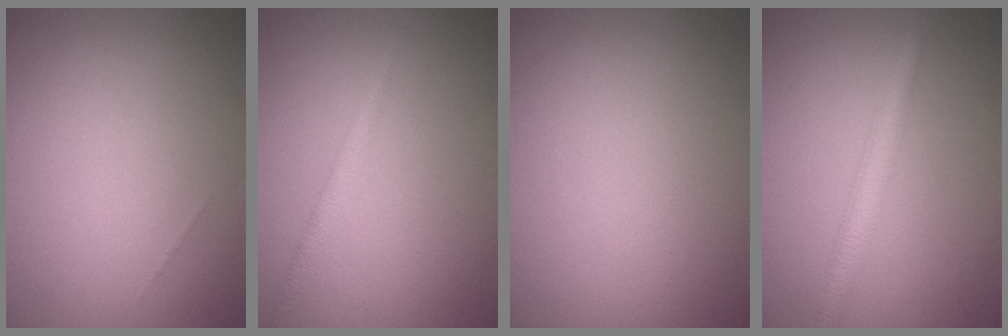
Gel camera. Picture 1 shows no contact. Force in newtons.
{"total": 1.3, "press": 1.3, "slide": 0.0}
{"total": 0.0}
{"total": 2.7, "press": 2.7, "slide": 0.1}